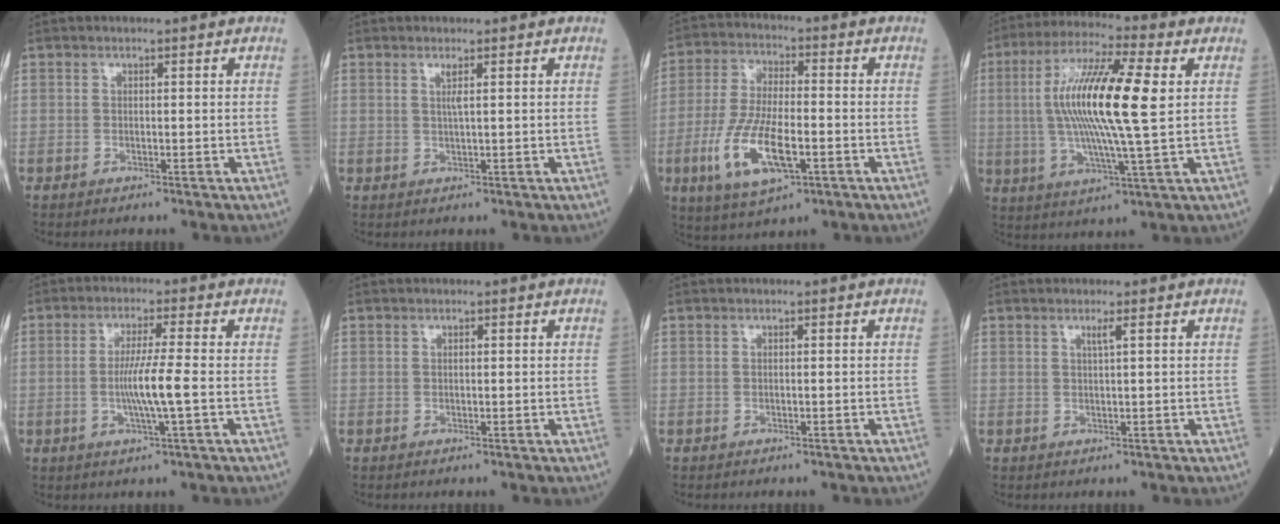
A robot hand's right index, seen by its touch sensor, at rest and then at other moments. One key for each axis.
{"total": 1.8, "fx": 0.6, "fy": -0.3, "fz": 1.7, "tx": -0.035, "ty": -0.003, "tz": 0.012}
{"total": 12.4, "fx": -4.0, "fy": 4.0, "fz": 11.1, "tx": -0.229, "ty": -0.010, "tz": -0.072}
{"total": 16.0, "fx": 2.1, "fy": 1.2, "fz": 15.8, "tx": -0.312, "ty": 0.011, "tz": 0.031}
{"total": 6.0, "fx": -1.0, "fy": -0.7, "fz": 5.9, "tx": -0.114, "ty": -0.004, "tz": -0.020}
{"total": 0.0}
{"total": 0.0}
{"total": 1.1, "fx": 0.5, "fy": -0.3, "fz": 0.9, "tx": -0.023, "ty": -0.004, "tz": 0.011}